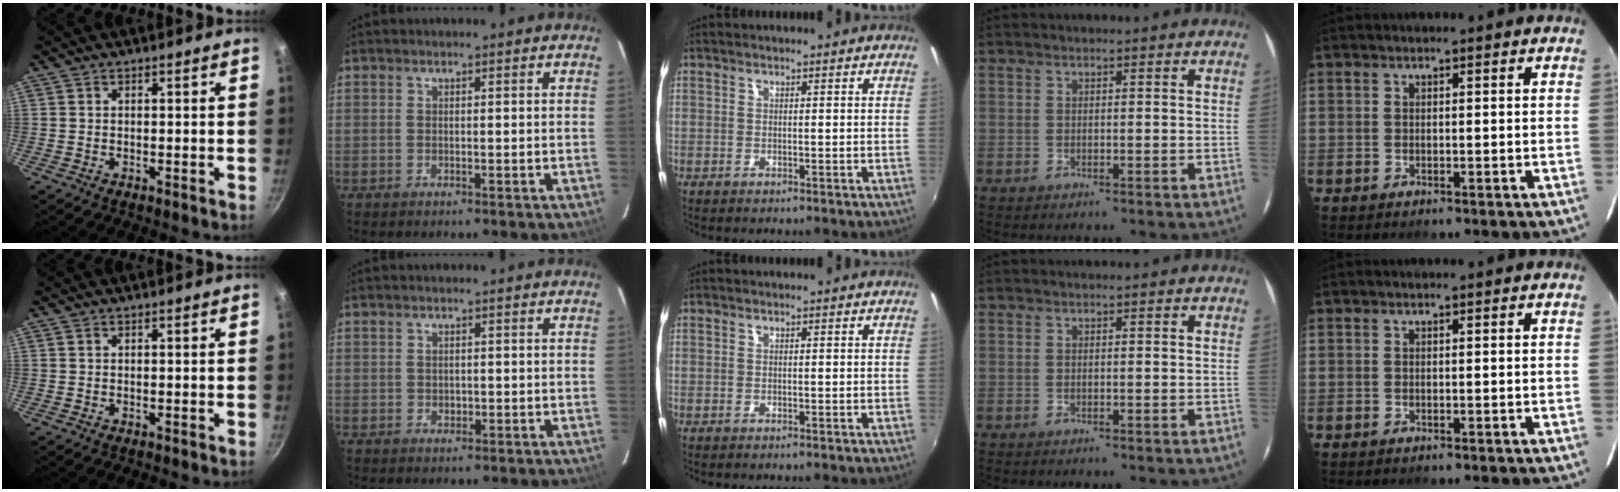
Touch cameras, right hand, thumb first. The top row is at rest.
{"index": {"total": 1.1, "force": [0.0, 0.9, 0.5], "torque": [-0.008, 0.002, 0.001]}}